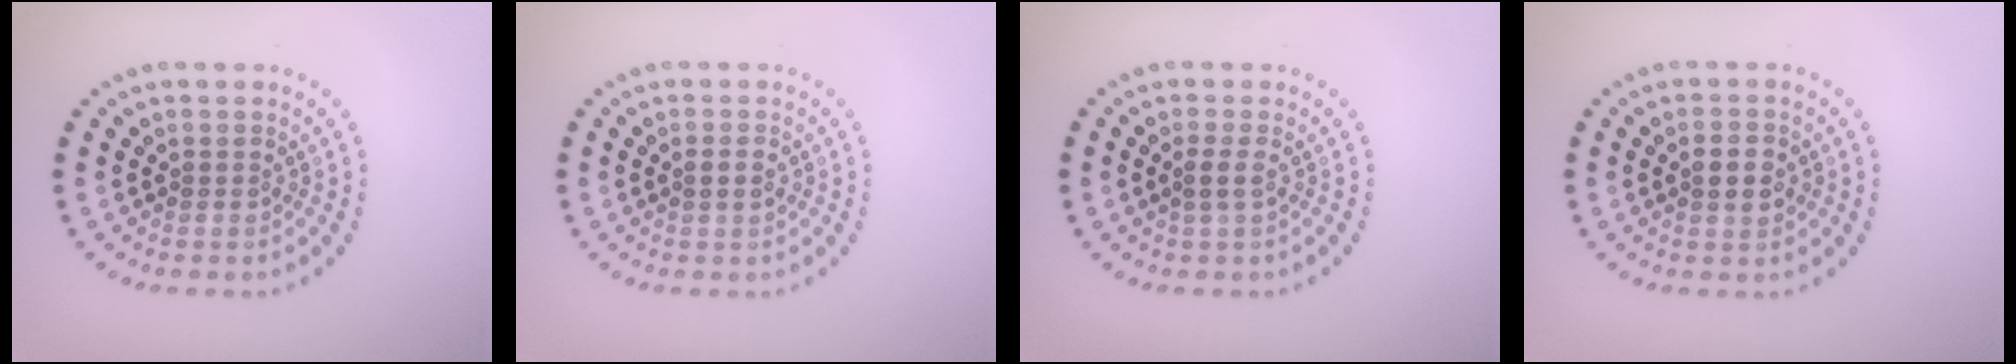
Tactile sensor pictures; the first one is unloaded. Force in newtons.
{"total": 1.0, "press": 1.0, "slide": 0.3}
{"total": 1.1, "press": 1.0, "slide": 0.6}
{"total": 2.6, "press": 2.6, "slide": 0.1}